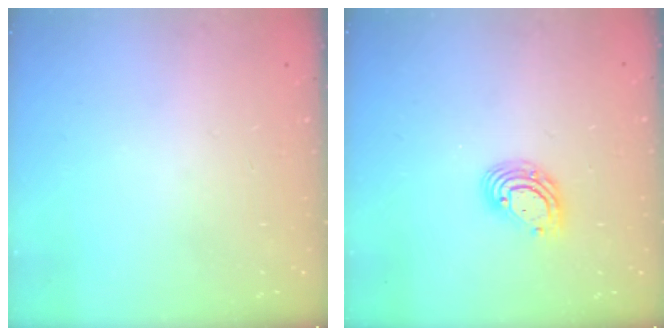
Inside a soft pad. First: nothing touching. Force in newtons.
{"total": 7.9, "press": 7.8, "slide": 1.5}